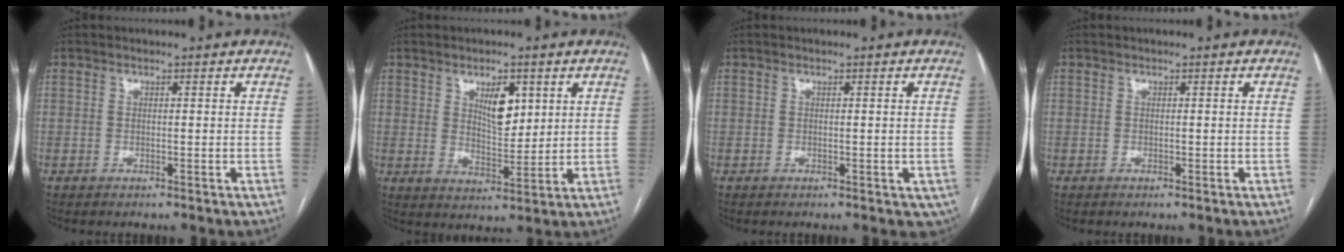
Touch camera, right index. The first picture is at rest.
{"total": 6.2, "force": [2.7, 2.7, 4.9], "torque": [-0.083, -0.003, 0.052]}
{"total": 2.4, "force": [-1.1, 1.1, 1.8], "torque": [-0.009, -0.002, -0.013]}
{"total": 0.0}